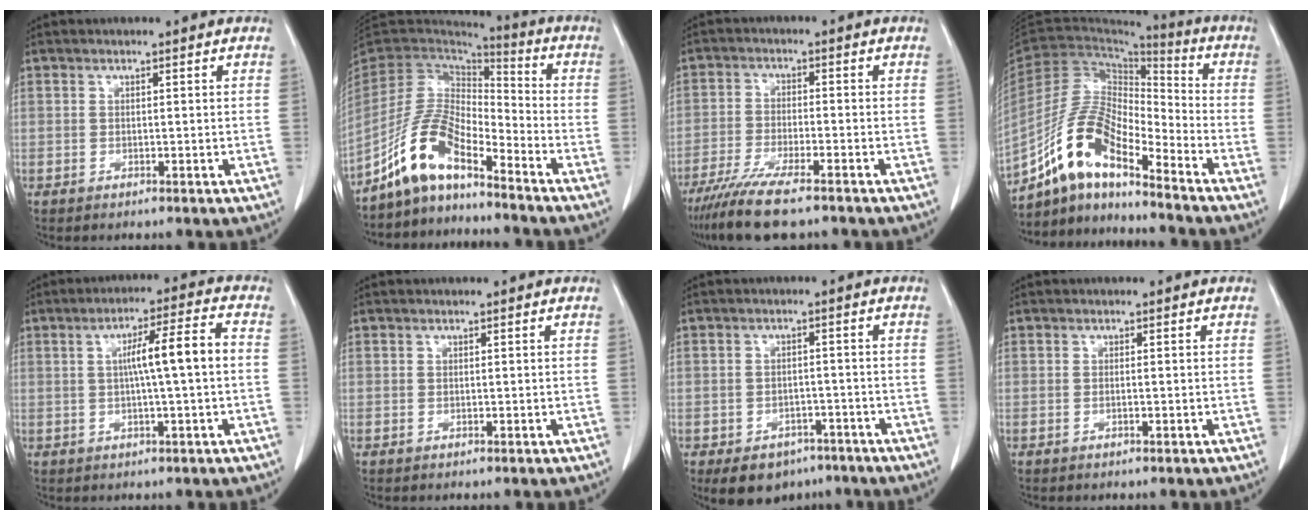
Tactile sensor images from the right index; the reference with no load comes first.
{"total": 11.4, "force": [-8.2, 3.5, 7.1], "torque": [-0.154, 0.022, -0.159]}
{"total": 10.9, "force": [-8.4, 1.6, 6.7], "torque": [-0.118, -0.026, -0.140]}
{"total": 13.6, "force": [-10.0, 3.6, 8.6], "torque": [-0.175, 0.022, -0.185]}
{"total": 8.3, "force": [0.4, 0.3, 8.3], "torque": [-0.134, 0.017, 0.005]}
{"total": 0.0}
{"total": 8.7, "force": [-5.6, 6.0, 3.0], "torque": [-0.045, 0.014, -0.073]}
{"total": 0.9, "force": [-0.2, 0.2, 0.8], "torque": [-0.020, 0.003, 0.002]}